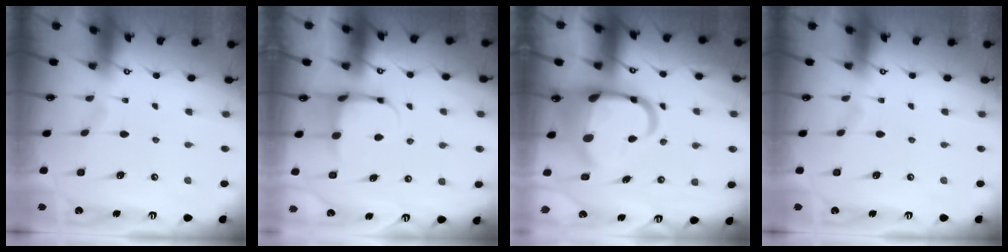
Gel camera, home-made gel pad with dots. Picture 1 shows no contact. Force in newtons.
{"total": 3.9, "press": 3.7, "slide": 1.2}
{"total": 13.1, "press": 13.0, "slide": 2.0}
{"total": 0.0}